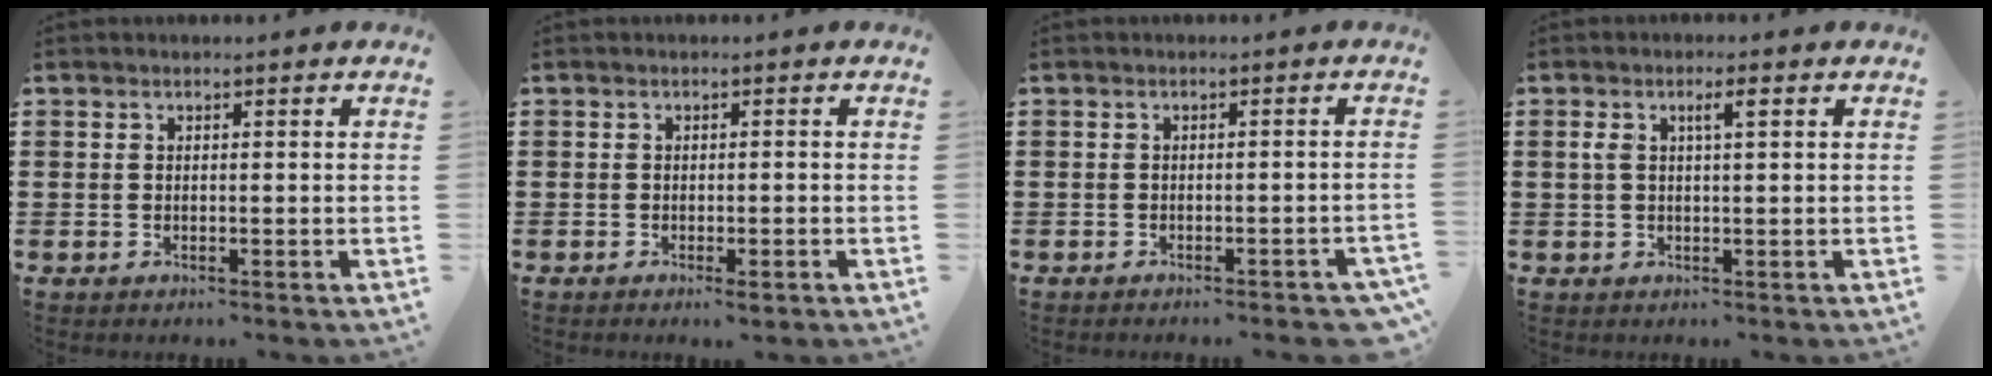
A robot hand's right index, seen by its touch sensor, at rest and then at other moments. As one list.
[{"total": 0.9, "force": [-0.6, 0.1, 0.7], "torque": [-0.012, -0.005, -0.011]}, {"total": 1.5, "force": [-1.3, 0.1, 0.7], "torque": [-0.013, 0.001, -0.026]}, {"total": 2.7, "force": [0.9, 0.6, 2.4], "torque": [-0.050, 0.007, 0.012]}]